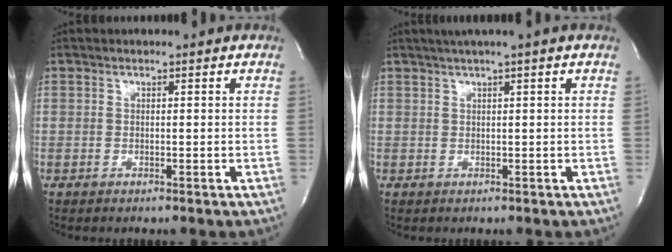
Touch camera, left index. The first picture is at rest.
{"total": 3.3, "force": [2.2, -0.8, 2.3], "torque": [-0.042, 0.015, 0.041]}